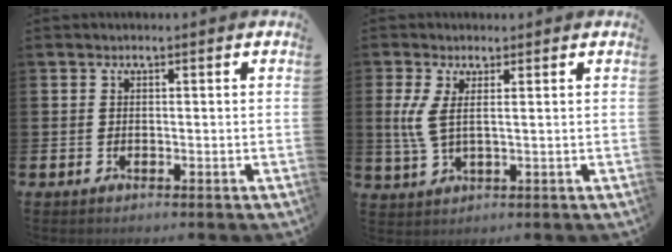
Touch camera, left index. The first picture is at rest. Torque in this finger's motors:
{"motor_torque": [0.30, 0.20, 0.45, 0.18]}